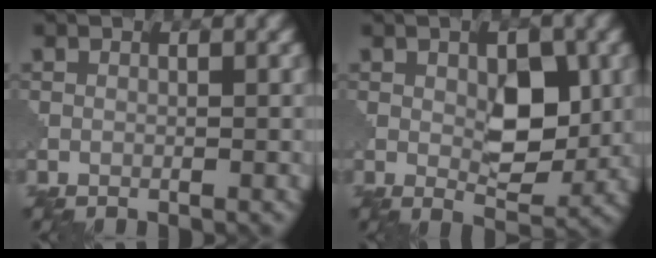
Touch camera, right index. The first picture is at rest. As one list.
[{"total": 4.8, "force": [1.0, 2.5, 4.0], "torque": [-0.058, -0.006, 0.023]}]